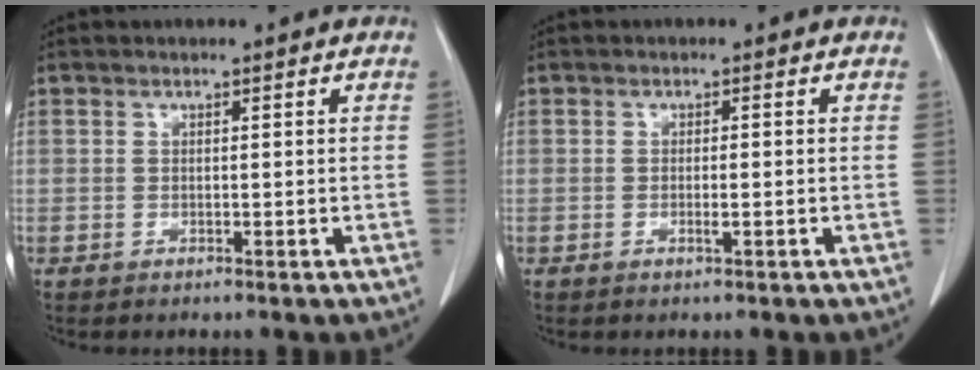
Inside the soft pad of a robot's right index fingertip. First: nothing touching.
{"total": 1.4, "force": [-0.4, 0.0, 1.3], "torque": [-0.024, -0.002, -0.008]}